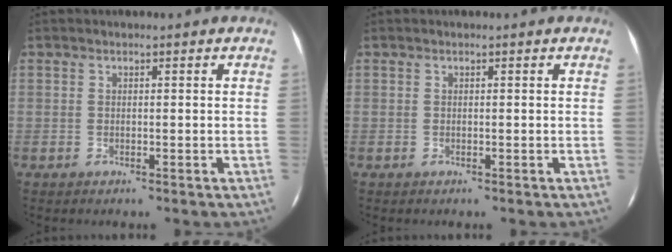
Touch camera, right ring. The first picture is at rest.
{"total": 0.0}